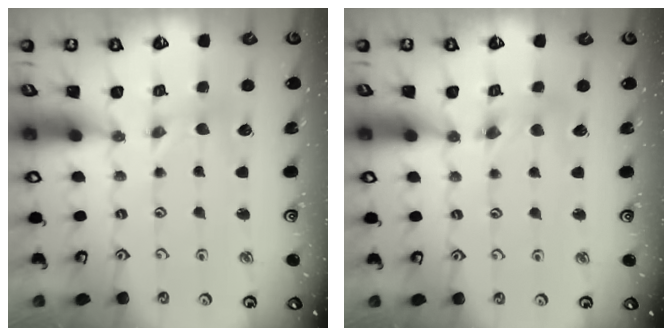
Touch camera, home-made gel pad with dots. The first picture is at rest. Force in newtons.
{"total": 2.1, "press": 2.1, "slide": 0.2}